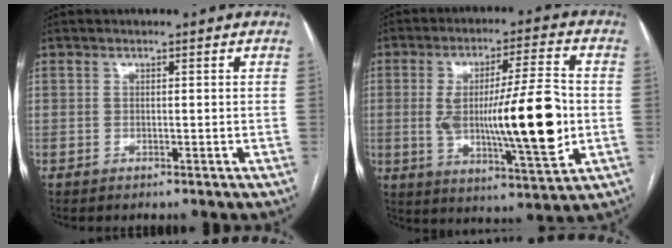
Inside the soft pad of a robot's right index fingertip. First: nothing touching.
{"total": 17.1, "force": [-1.1, 2.3, 16.9], "torque": [-0.284, -0.005, -0.014]}